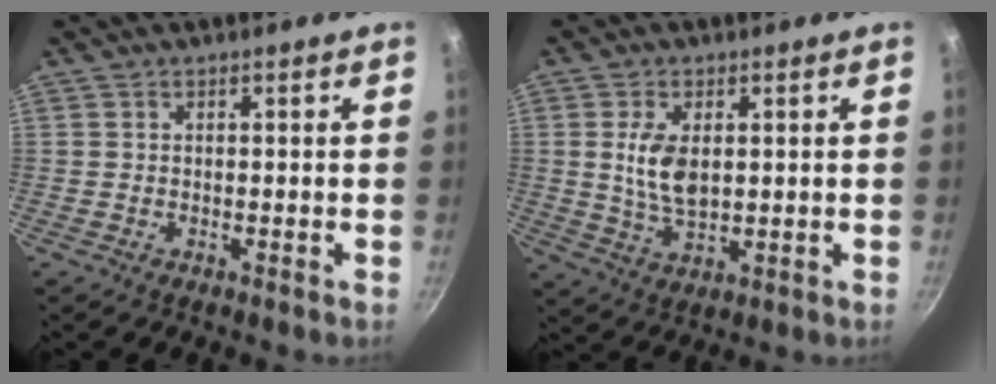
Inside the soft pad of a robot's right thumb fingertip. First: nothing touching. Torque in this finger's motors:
{"motor_torque": [0.13, 0.02, 1.28, -0.35, 0.33]}